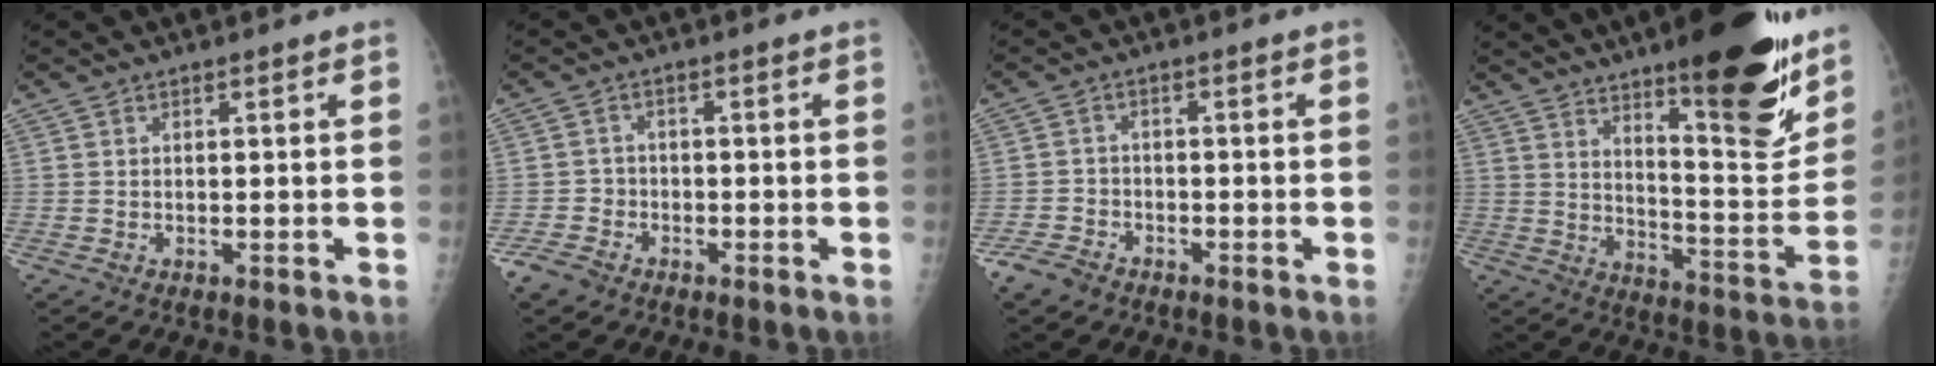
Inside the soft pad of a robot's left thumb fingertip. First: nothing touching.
{"total": 4.2, "force": [-2.7, 3.0, 1.1], "torque": [-0.015, 0.006, -0.052]}
{"total": 4.5, "force": [-3.1, 2.9, 1.4], "torque": [-0.027, 0.006, -0.059]}
{"total": 21.6, "force": [13.8, 4.9, 15.8], "torque": [-0.187, -0.086, 0.210]}